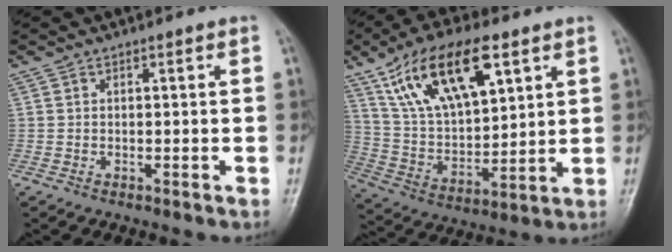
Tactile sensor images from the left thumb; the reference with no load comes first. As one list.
[{"total": 19.2, "force": [9.9, 8.7, 14.0], "torque": [-0.221, -0.026, 0.188]}]